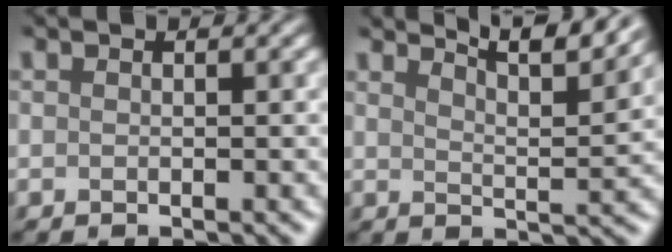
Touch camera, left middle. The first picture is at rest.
{"total": 7.1, "force": [6.0, 1.2, 3.6], "torque": [-0.029, 0.025, 0.053]}